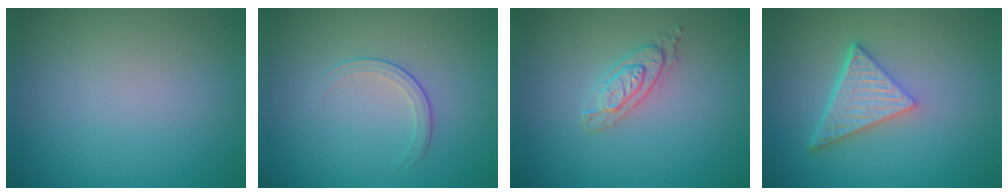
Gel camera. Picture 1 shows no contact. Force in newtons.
{"total": 1.7, "press": 0.9, "slide": 1.4}
{"total": 2.3, "press": 2.2, "slide": 0.5}
{"total": 5.1, "press": 3.7, "slide": 3.5}